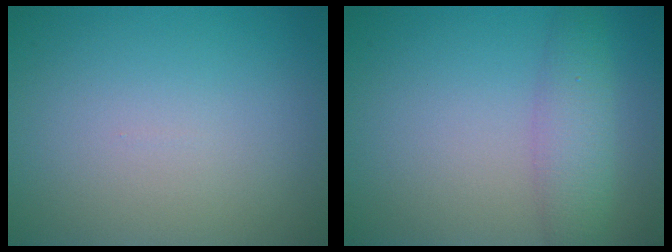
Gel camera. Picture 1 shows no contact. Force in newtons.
{"total": 3.6, "press": 3.6, "slide": 0.0}